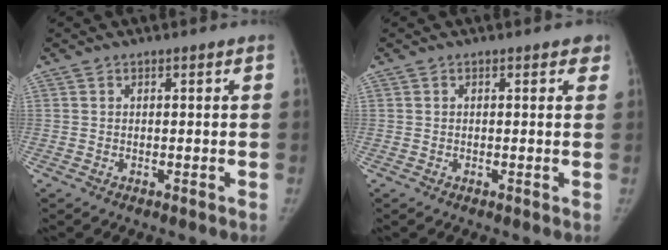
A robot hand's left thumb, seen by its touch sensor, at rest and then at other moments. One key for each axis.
{"total": 1.6, "fx": 1.0, "fy": 0.9, "fz": 0.9, "tx": 0.008, "ty": -0.002, "tz": 0.005}